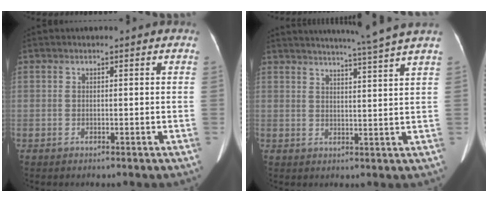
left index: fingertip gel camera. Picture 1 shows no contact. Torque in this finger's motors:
{"motor_torque": [0.44, -1.14, 0.02, 0.05]}